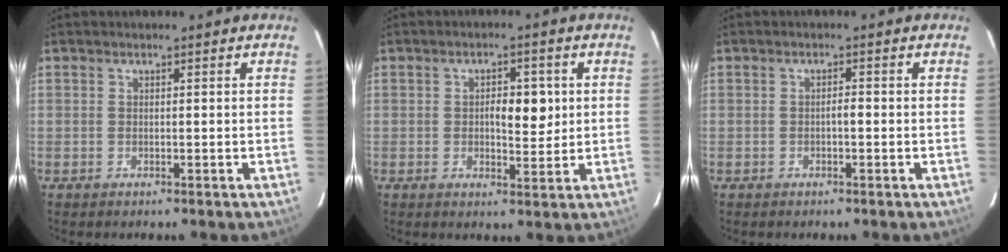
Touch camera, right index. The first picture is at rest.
{"total": 4.9, "force": [0.6, 2.2, 4.4], "torque": [-0.062, 0.002, 0.011]}
{"total": 1.0, "force": [-0.4, 0.2, 0.9], "torque": [-0.014, 0.003, -0.007]}